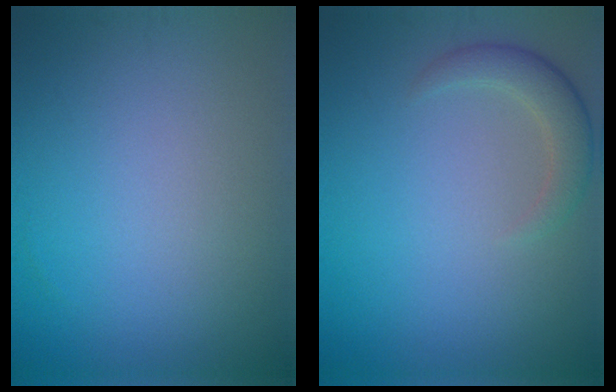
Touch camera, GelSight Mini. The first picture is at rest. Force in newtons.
{"total": 2.6, "press": 2.6, "slide": 0.1}